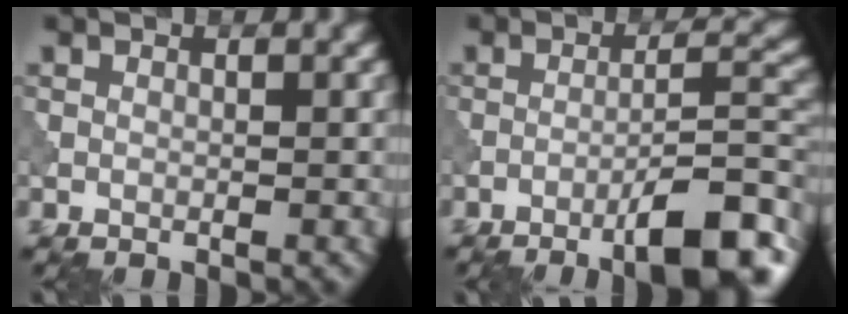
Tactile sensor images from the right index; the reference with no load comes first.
{"total": 8.8, "force": [-5.4, 1.8, 6.7], "torque": [-0.093, 0.016, -0.079]}